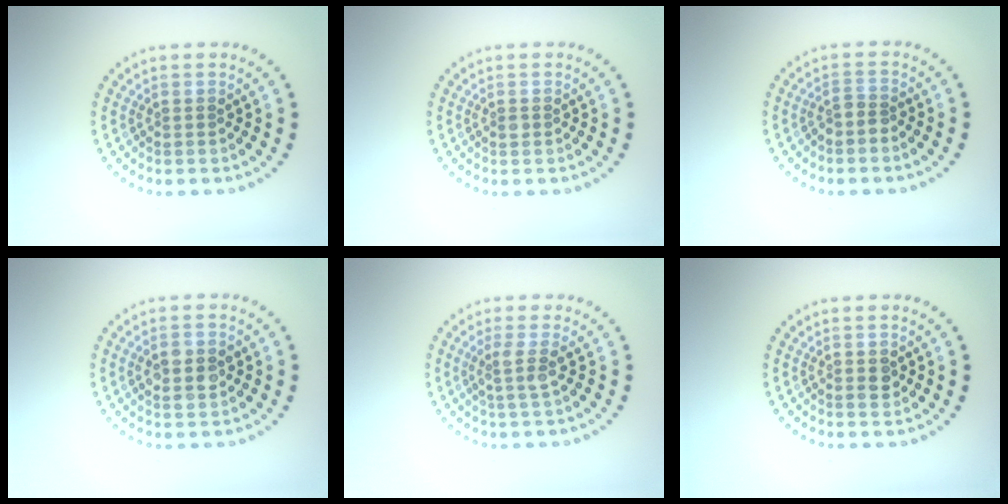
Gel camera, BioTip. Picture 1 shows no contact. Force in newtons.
{"total": 0.6, "press": 0.6, "slide": 0.1}
{"total": 1.4, "press": 1.1, "slide": 0.8}
{"total": 2.7, "press": 2.7, "slide": 0.1}
{"total": 1.8, "press": 1.3, "slide": 1.3}
{"total": 1.2, "press": 1.2, "slide": 0.2}